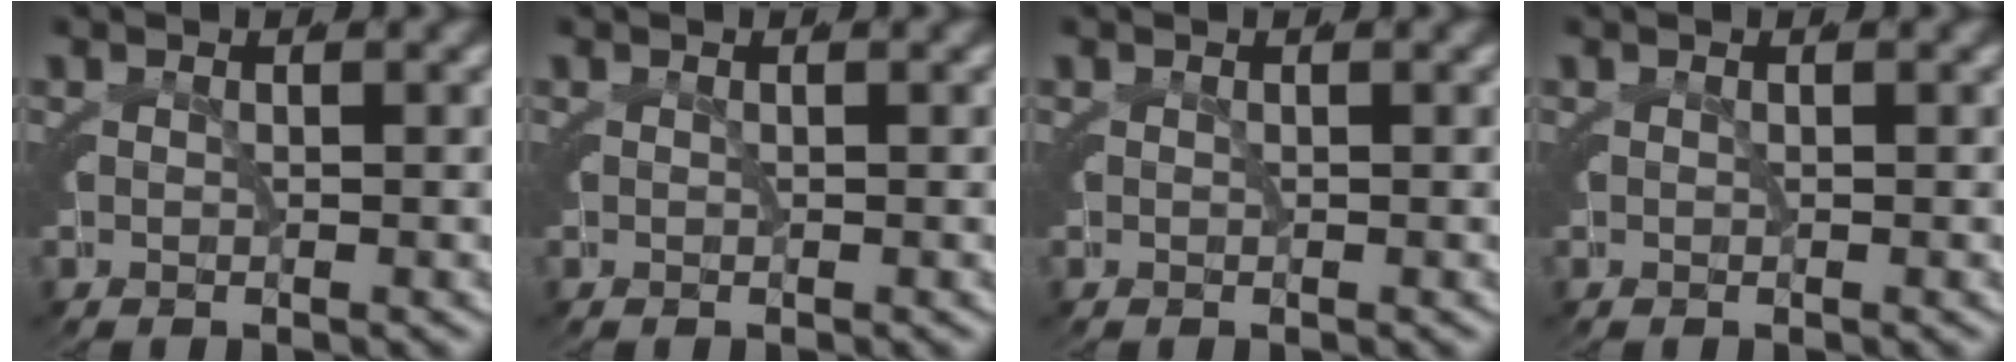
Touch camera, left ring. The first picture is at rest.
{"total": 0.0}
{"total": 0.0}
{"total": 0.0}